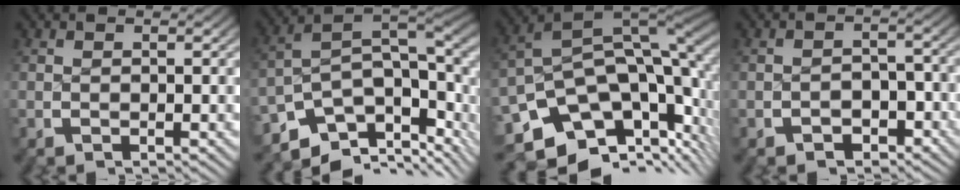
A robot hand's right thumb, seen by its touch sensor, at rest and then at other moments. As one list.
[{"total": 15.3, "force": [-4.5, 9.5, 11.1], "torque": [-0.197, -0.019, -0.077]}, {"total": 19.9, "force": [-4.2, 13.1, 14.3], "torque": [-0.252, -0.027, -0.069]}, {"total": 2.8, "force": [-2.2, 1.5, 0.7], "torque": [-0.004, -0.010, -0.038]}]